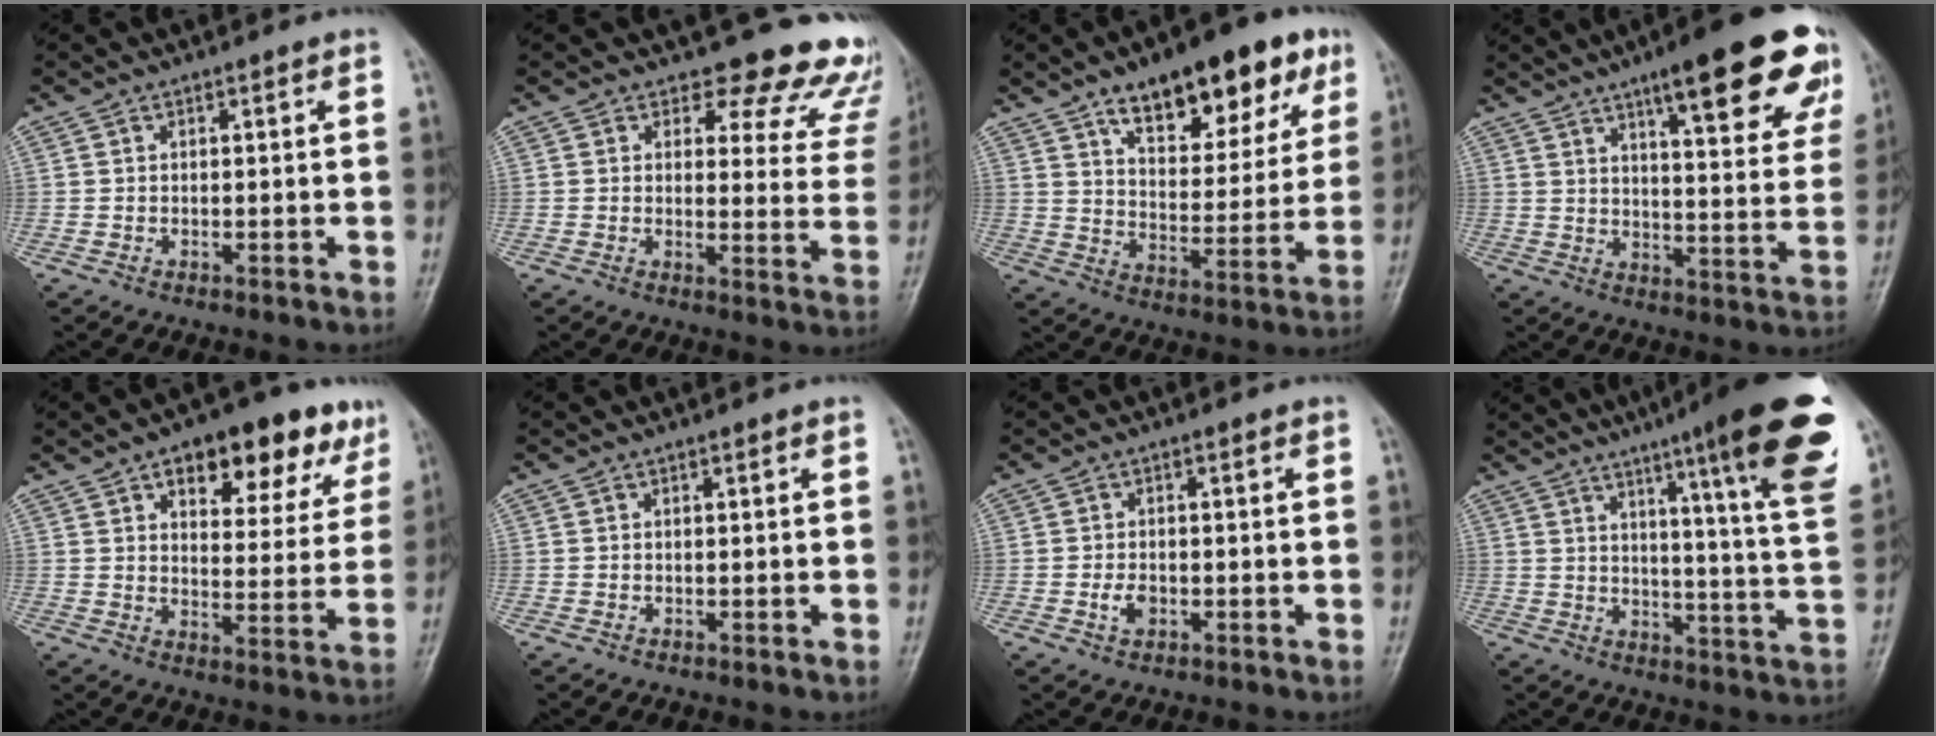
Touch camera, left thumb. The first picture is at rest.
{"total": 15.6, "force": [14.3, 5.8, 2.2], "torque": [0.037, -0.117, 0.127]}
{"total": 19.8, "force": [11.6, 8.5, 13.6], "torque": [-0.145, -0.038, 0.174]}
{"total": 22.7, "force": [13.3, 5.5, 17.5], "torque": [-0.204, -0.040, 0.175]}
{"total": 16.4, "force": [9.5, 7.7, 10.9], "torque": [-0.083, -0.030, 0.127]}
{"total": 0.0}
{"total": 2.6, "force": [-0.8, 1.7, 1.7], "torque": [-0.029, 0.002, -0.015]}
{"total": 22.9, "force": [13.4, 2.2, 18.4], "torque": [-0.230, -0.055, 0.170]}